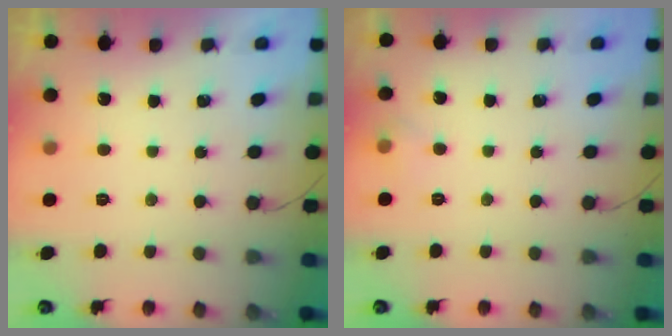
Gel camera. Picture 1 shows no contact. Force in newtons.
{"total": 6.5, "press": 3.6, "slide": 5.4}